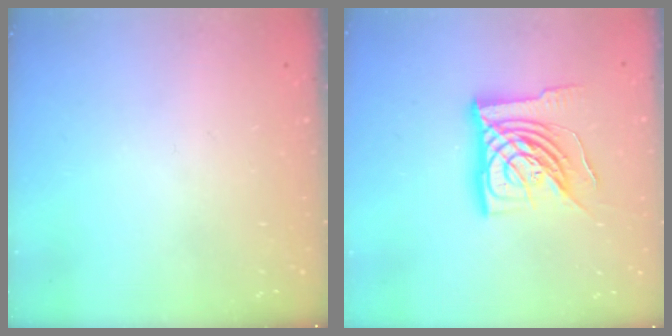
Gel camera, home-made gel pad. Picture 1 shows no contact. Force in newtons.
{"total": 17.6, "press": 17.5, "slide": 1.9}